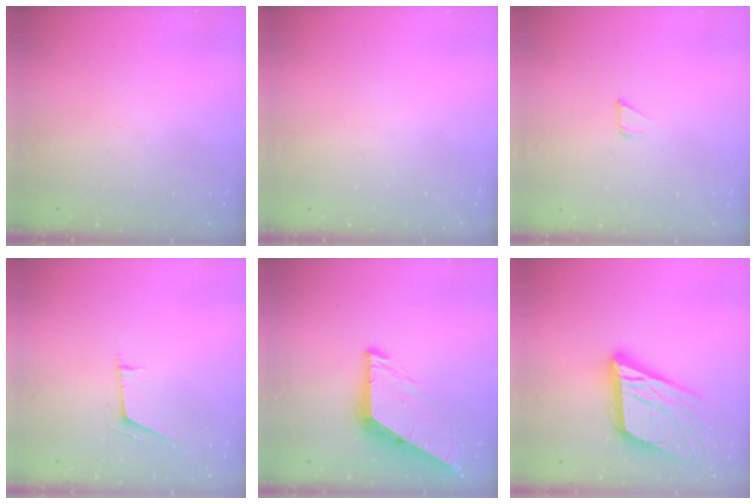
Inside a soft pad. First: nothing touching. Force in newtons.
{"total": 0.0}
{"total": 1.6, "press": 1.6, "slide": 0.1}
{"total": 5.4, "press": 4.9, "slide": 2.4}
{"total": 7.9, "press": 7.9, "slide": 0.4}
{"total": 18.5, "press": 18.2, "slide": 3.6}